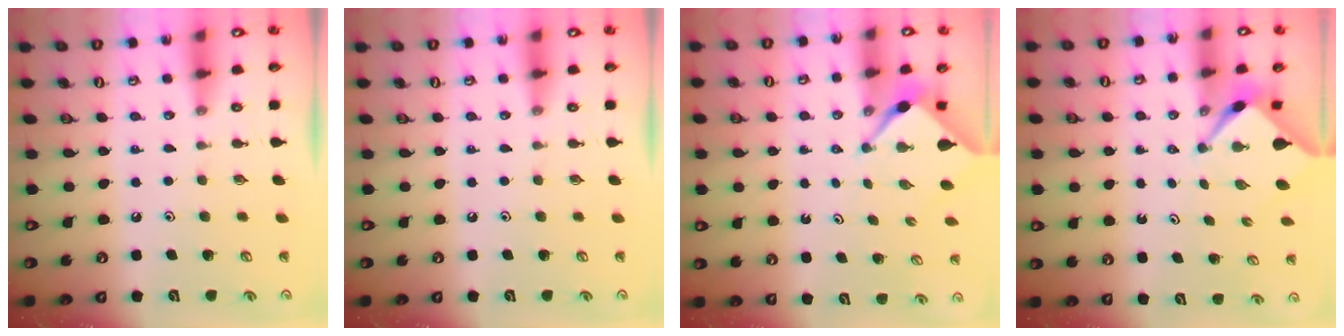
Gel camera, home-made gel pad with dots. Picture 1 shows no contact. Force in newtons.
{"total": 0.0}
{"total": 2.1, "press": 2.1, "slide": 0.3}
{"total": 2.6, "press": 2.6, "slide": 0.4}